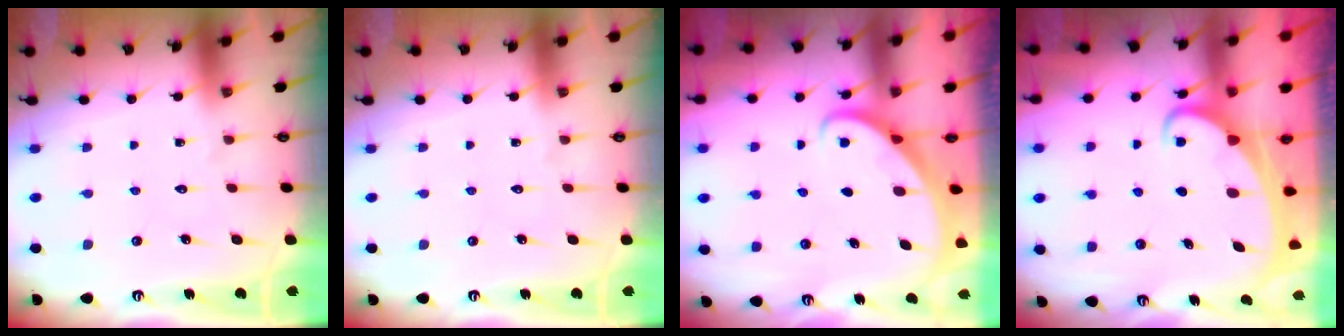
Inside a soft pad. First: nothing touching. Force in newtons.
{"total": 0.0}
{"total": 2.4, "press": 2.3, "slide": 0.3}
{"total": 2.3, "press": 2.3, "slide": 0.3}